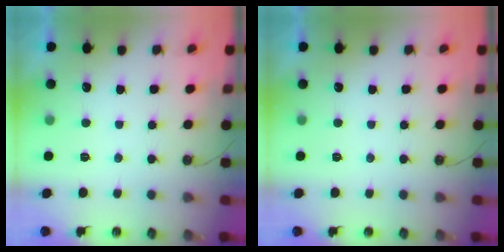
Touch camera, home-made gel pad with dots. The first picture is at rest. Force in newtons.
{"total": 0.0}